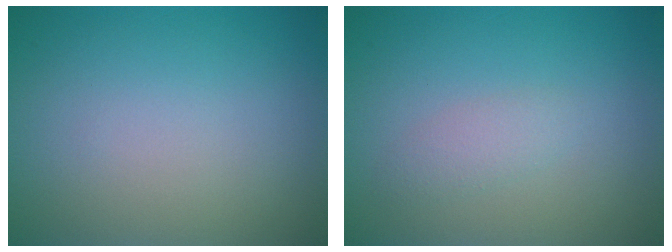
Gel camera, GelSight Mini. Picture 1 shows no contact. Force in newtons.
{"total": 1.3, "press": 1.3, "slide": 0.0}